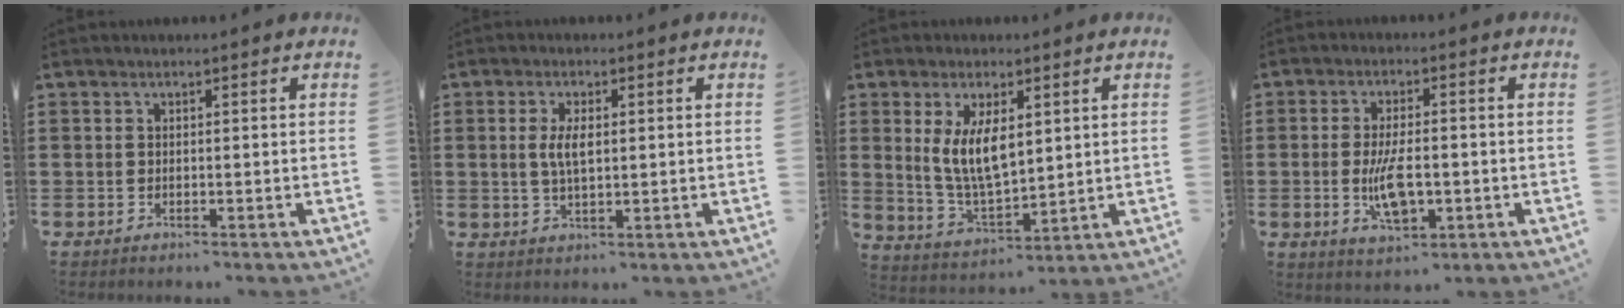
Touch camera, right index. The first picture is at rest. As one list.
[{"total": 3.9, "force": [0.5, 1.6, 3.6], "torque": [-0.073, 0.006, 0.006]}, {"total": 7.7, "force": [1.9, 3.5, 6.6], "torque": [-0.140, 0.004, 0.033]}, {"total": 6.9, "force": [-1.2, 2.9, 6.2], "torque": [-0.119, -0.006, -0.026]}]